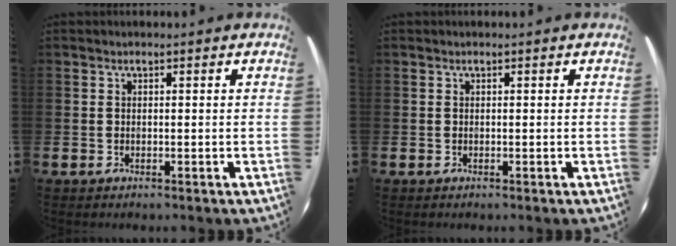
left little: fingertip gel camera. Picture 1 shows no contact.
{"total": 0.0}